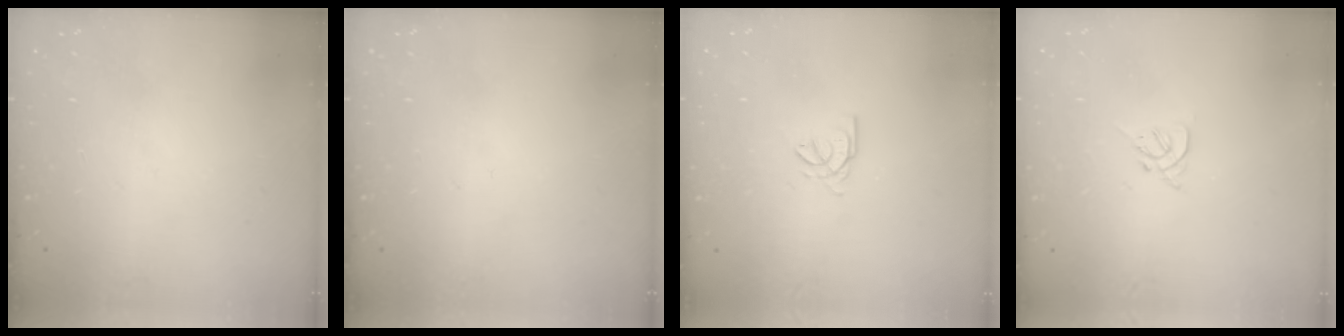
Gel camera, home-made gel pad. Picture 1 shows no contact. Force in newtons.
{"total": 0.0}
{"total": 2.6, "press": 2.6, "slide": 0.1}
{"total": 2.7, "press": 2.6, "slide": 0.7}